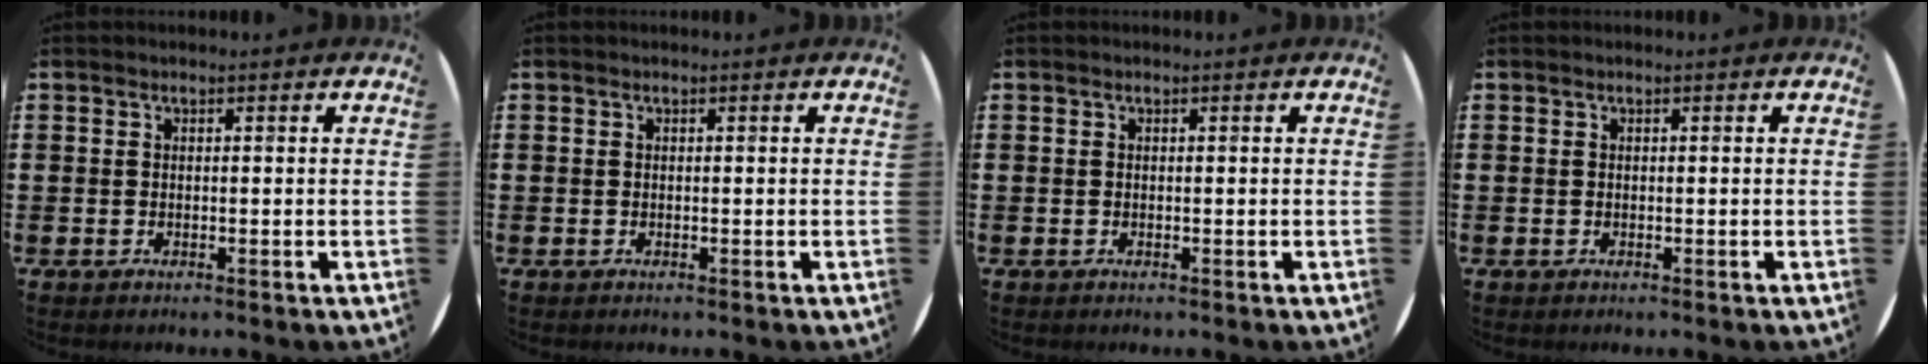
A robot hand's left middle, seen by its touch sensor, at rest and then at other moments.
{"total": 0.0}
{"total": 0.0}
{"total": 0.0}